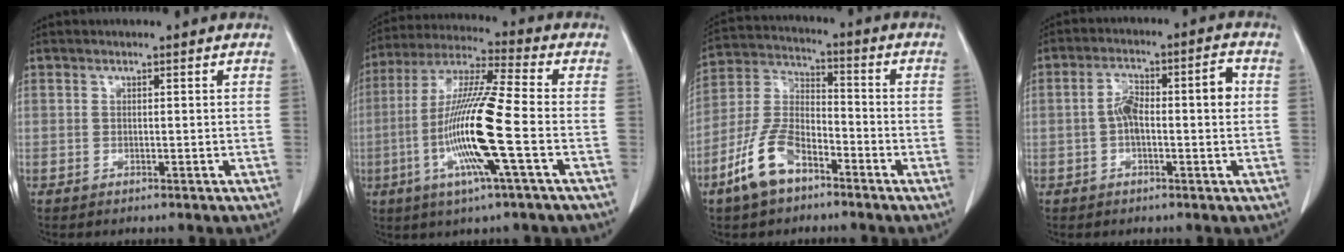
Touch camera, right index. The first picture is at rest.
{"total": 15.2, "force": [-3.8, -0.2, 14.8], "torque": [-0.298, -0.009, -0.083]}
{"total": 10.4, "force": [-6.1, 4.8, 6.8], "torque": [-0.155, 0.005, -0.125]}
{"total": 7.5, "force": [0.0, 2.2, 7.2], "torque": [-0.127, 0.034, -0.002]}